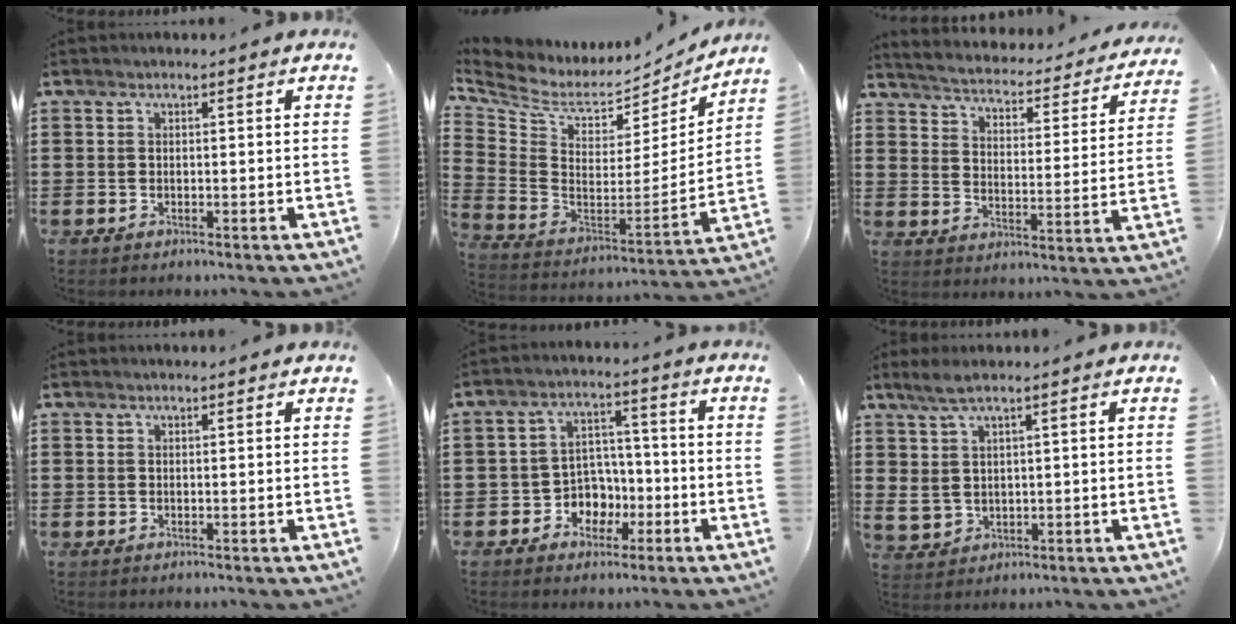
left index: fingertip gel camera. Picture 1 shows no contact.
{"total": 5.7, "force": [4.6, 2.8, 2.0], "torque": [-0.072, -0.045, 0.076]}
{"total": 2.8, "force": [2.7, -0.1, 0.6], "torque": [-0.031, -0.031, 0.035]}
{"total": 0.0}
{"total": 5.3, "force": [-2.0, 4.7, 1.4], "torque": [-0.038, 0.012, -0.036]}
{"total": 4.0, "force": [1.6, 2.0, 3.1], "torque": [-0.078, 0.001, 0.024]}